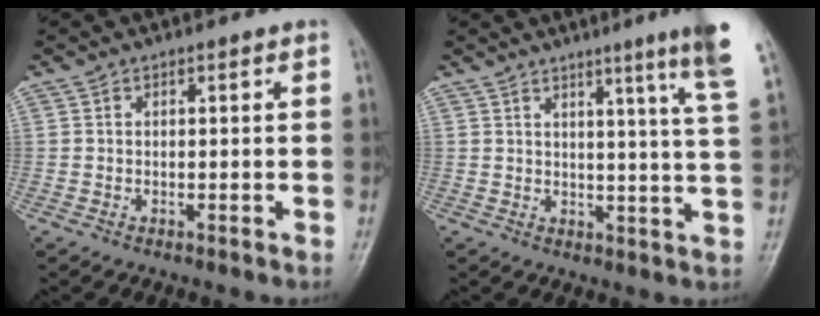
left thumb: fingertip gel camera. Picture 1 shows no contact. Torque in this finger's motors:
{"motor_torque": [3.04, 1.97, 1.28, -1.49, -0.01]}